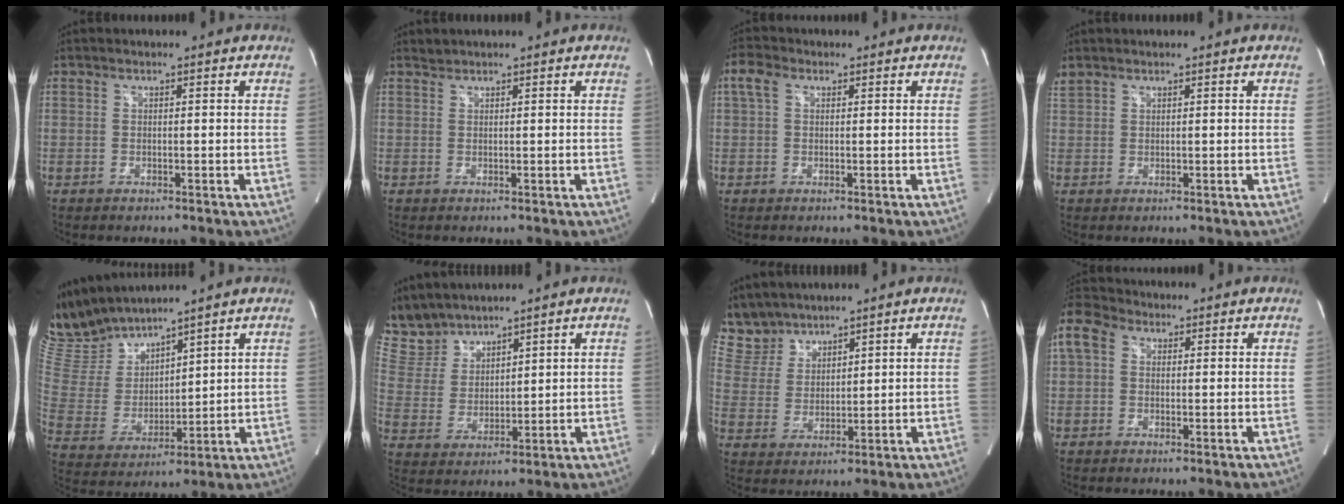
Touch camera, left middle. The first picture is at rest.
{"total": 0.7, "force": [0.7, -0.1, -0.2], "torque": [0.000, 0.002, 0.014]}
{"total": 2.8, "force": [1.1, 1.8, 1.9], "torque": [-0.051, 0.023, 0.024]}
{"total": 1.5, "force": [1.3, 0.5, 0.3], "torque": [-0.020, 0.019, 0.035]}
{"total": 12.3, "force": [11.7, 1.9, 3.3], "torque": [-0.086, 0.004, 0.251]}
{"total": 7.8, "force": [7.5, 2.2, 0.5], "torque": [-0.026, 0.011, 0.172]}
{"total": 7.1, "force": [6.6, 2.5, 0.1], "torque": [-0.014, 0.010, 0.151]}
{"total": 9.4, "force": [3.6, 7.0, 5.1], "torque": [-0.133, 0.048, 0.065]}